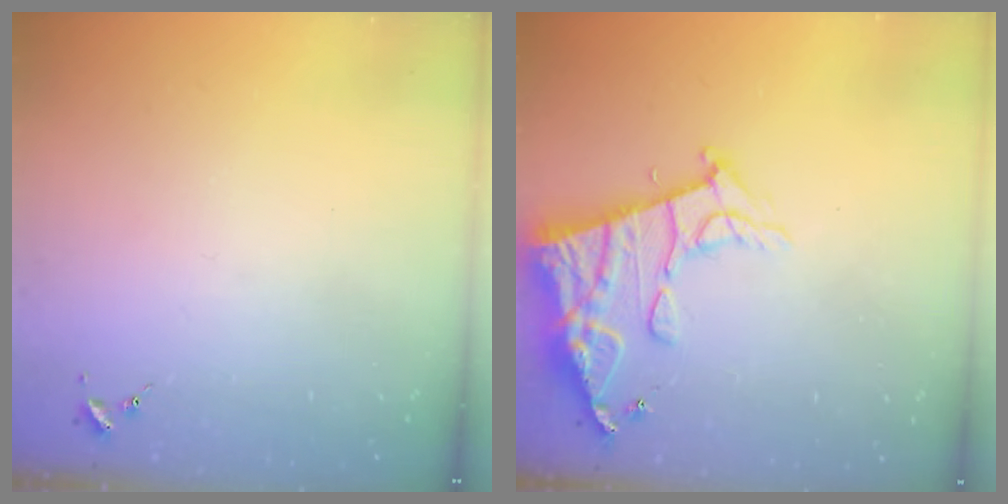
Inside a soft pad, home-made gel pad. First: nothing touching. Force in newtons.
{"total": 14.5, "press": 14.5, "slide": 1.2}